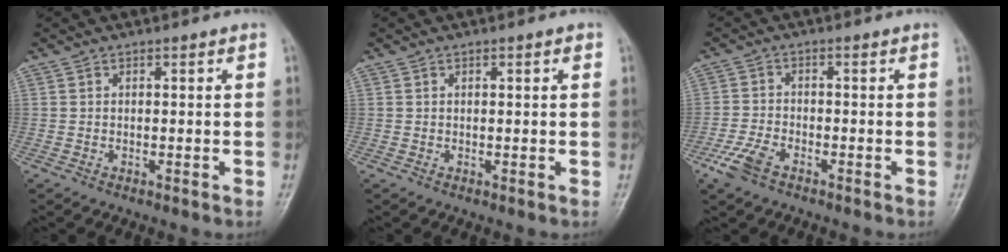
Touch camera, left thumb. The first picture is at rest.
{"total": 1.0, "force": [0.3, 0.4, 0.9], "torque": [-0.007, 0.005, 0.004]}
{"total": 5.2, "force": [-3.3, 2.4, 3.2], "torque": [-0.074, 0.008, -0.067]}